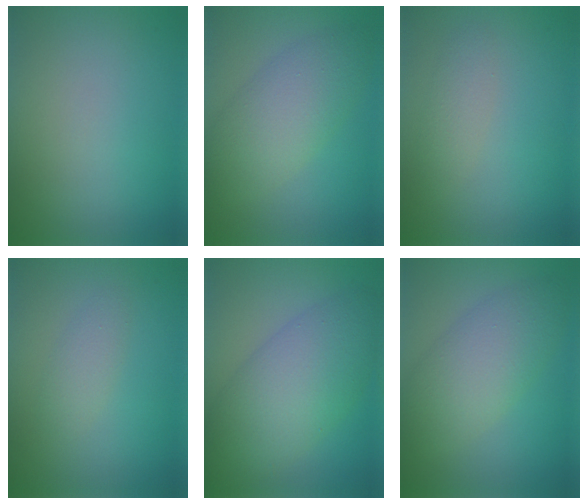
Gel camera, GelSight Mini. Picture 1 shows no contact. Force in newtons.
{"total": 6.0, "press": 6.0, "slide": 0.1}
{"total": 1.7, "press": 1.7, "slide": 0.0}
{"total": 1.7, "press": 1.7, "slide": 0.1}
{"total": 8.5, "press": 8.5, "slide": 0.2}
{"total": 6.0, "press": 6.0, "slide": 0.1}